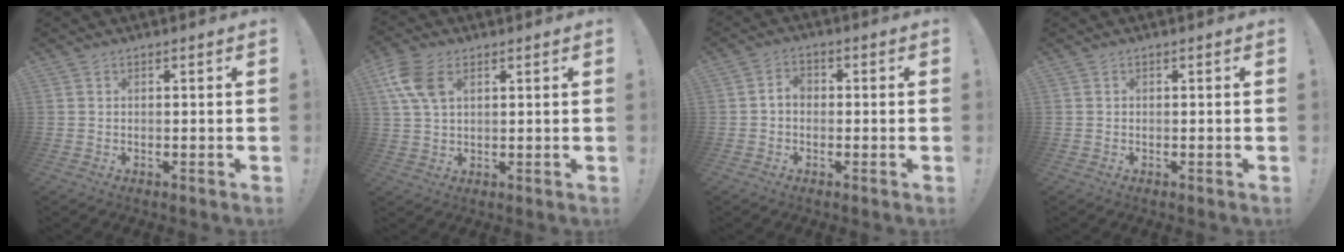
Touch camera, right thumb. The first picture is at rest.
{"total": 9.3, "force": [3.6, 5.5, 6.6], "torque": [-0.138, -0.002, 0.069]}
{"total": 3.3, "force": [-0.8, 2.3, 2.3], "torque": [-0.047, 0.015, -0.014]}
{"total": 0.0}